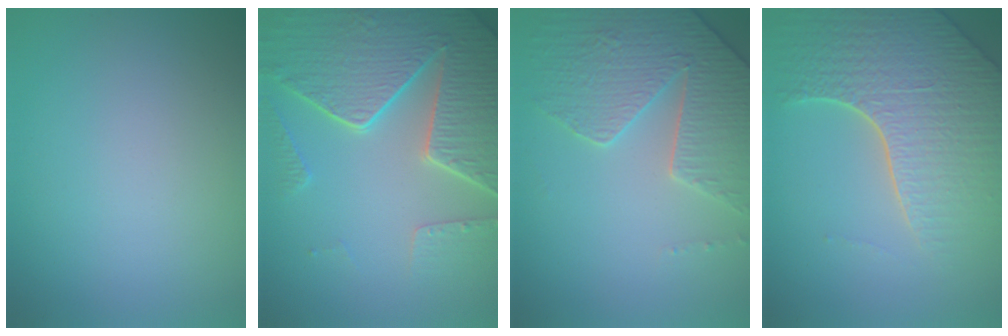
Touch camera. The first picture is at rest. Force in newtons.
{"total": 8.3, "press": 6.1, "slide": 5.6}
{"total": 4.6, "press": 4.4, "slide": 1.2}
{"total": 7.7, "press": 5.6, "slide": 5.3}